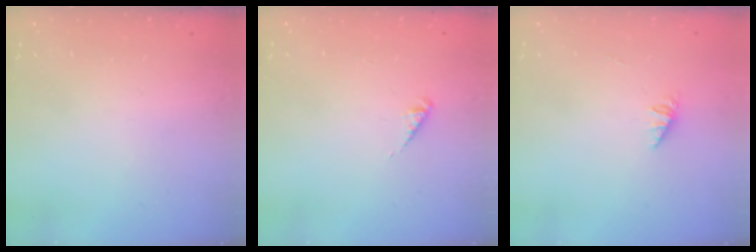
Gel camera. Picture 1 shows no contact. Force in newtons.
{"total": 2.5, "press": 2.5, "slide": 0.5}
{"total": 1.1, "press": 1.0, "slide": 0.3}